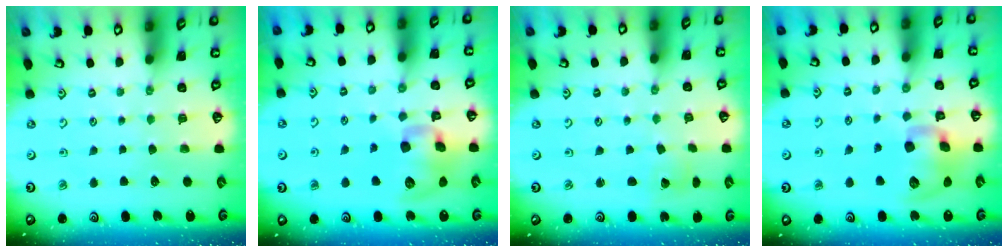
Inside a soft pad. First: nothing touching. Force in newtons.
{"total": 13.6, "press": 13.4, "slide": 2.1}
{"total": 2.3, "press": 2.3, "slide": 0.2}
{"total": 13.9, "press": 13.8, "slide": 2.3}